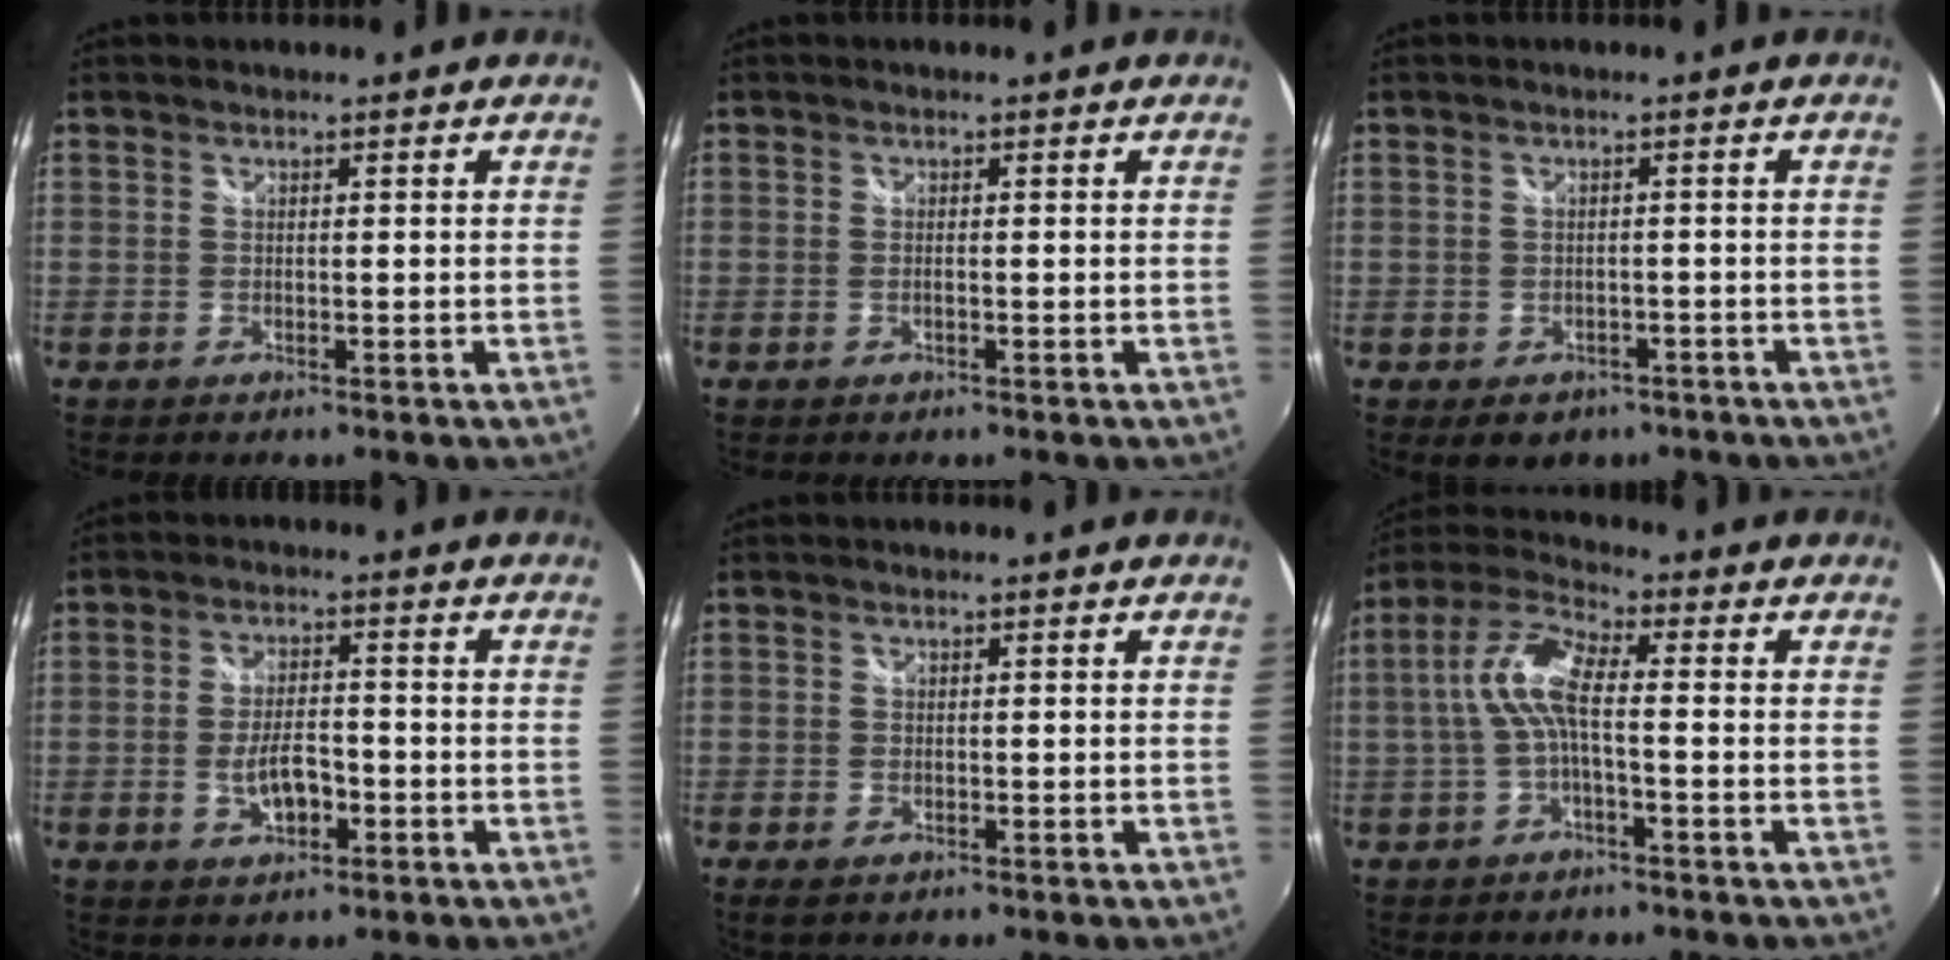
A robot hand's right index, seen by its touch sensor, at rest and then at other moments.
{"total": 0.6, "force": [-0.2, 0.1, 0.5], "torque": [-0.013, -0.001, -0.005]}
{"total": 5.0, "force": [-2.9, 3.7, 1.8], "torque": [-0.033, -0.003, -0.031]}
{"total": 5.9, "force": [-2.2, 2.8, 4.7], "torque": [-0.095, -0.001, -0.032]}
{"total": 1.9, "force": [-1.0, 1.1, 1.1], "torque": [-0.023, -0.007, -0.018]}
{"total": 7.7, "force": [-0.9, 1.9, 7.4], "torque": [-0.165, 0.016, -0.019]}